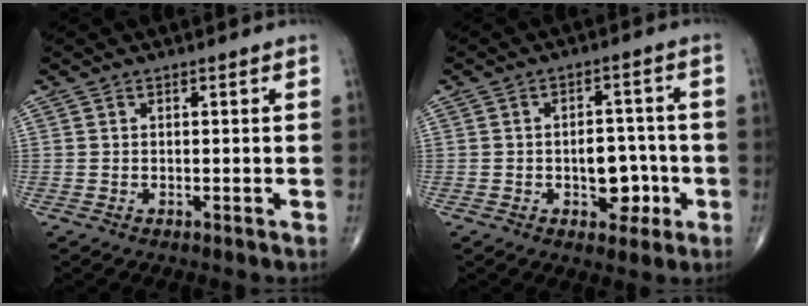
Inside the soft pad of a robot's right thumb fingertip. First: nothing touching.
{"total": 7.3, "force": [-2.0, 4.7, 5.2], "torque": [-0.034, 0.020, -0.025]}